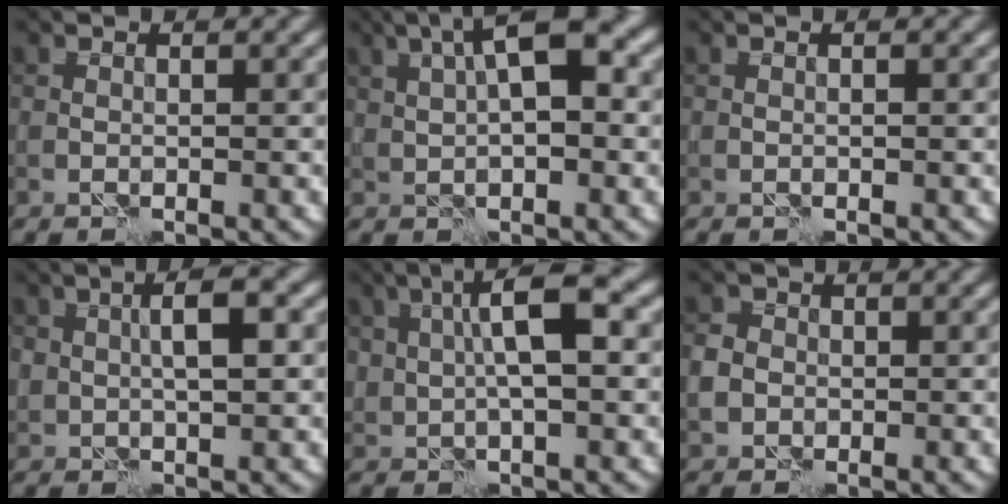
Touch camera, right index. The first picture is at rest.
{"total": 6.8, "force": [1.8, 2.2, 6.1], "torque": [-0.098, 0.019, 0.021]}
{"total": 0.0}
{"total": 3.7, "force": [0.7, 1.7, 3.2], "torque": [-0.062, 0.007, 0.011]}
{"total": 6.1, "force": [1.1, 2.3, 5.5], "torque": [-0.097, 0.016, 0.015]}
{"total": 2.4, "force": [-0.3, 2.2, 1.0], "torque": [-0.018, 0.002, -0.006]}